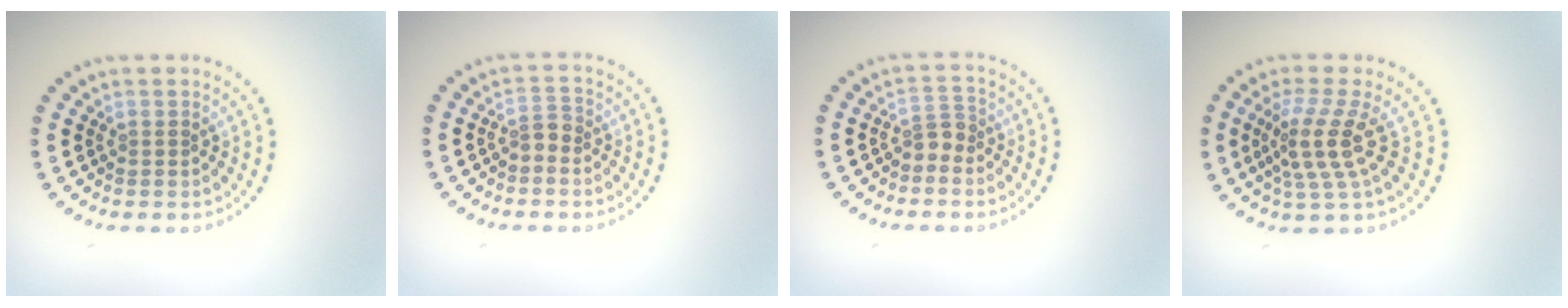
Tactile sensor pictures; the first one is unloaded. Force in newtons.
{"total": 1.5, "press": 1.2, "slide": 0.9}
{"total": 1.9, "press": 1.3, "slide": 1.3}
{"total": 3.9, "press": 3.0, "slide": 2.5}